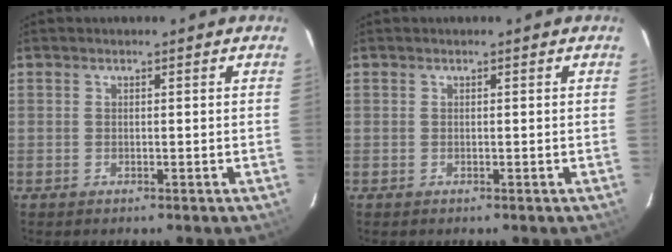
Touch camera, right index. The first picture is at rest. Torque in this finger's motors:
{"motor_torque": [0.00, 0.00, 0.00, 0.00]}